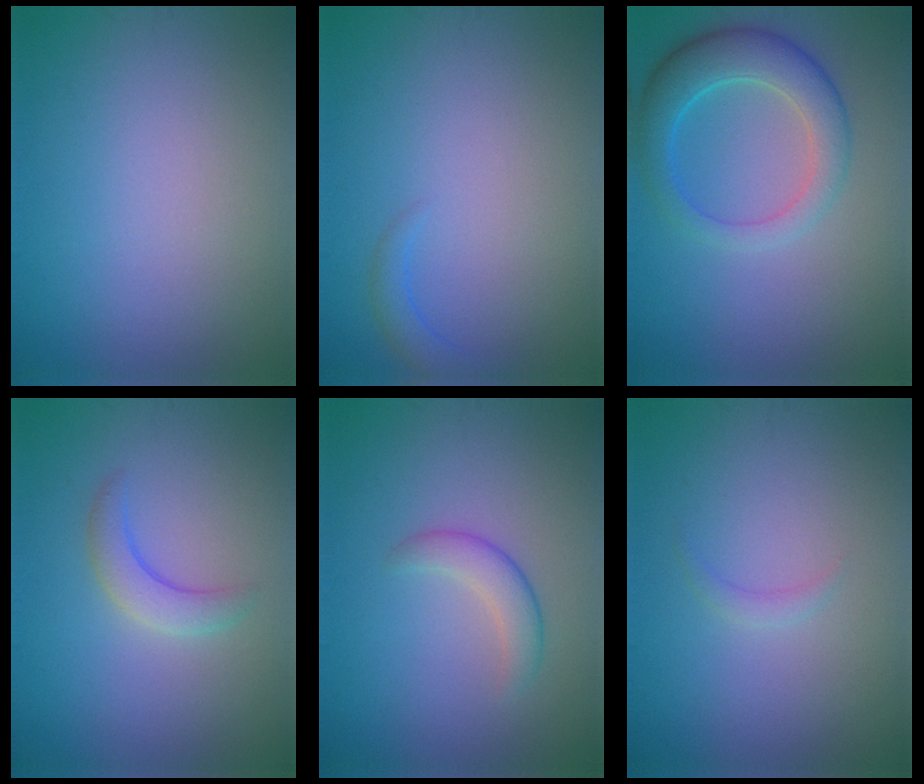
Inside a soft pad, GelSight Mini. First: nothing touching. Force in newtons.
{"total": 1.3, "press": 1.3, "slide": 0.2}
{"total": 5.1, "press": 5.0, "slide": 0.4}
{"total": 2.5, "press": 2.5, "slide": 0.2}
{"total": 2.3, "press": 2.3, "slide": 0.1}
{"total": 0.8, "press": 0.8, "slide": 0.0}